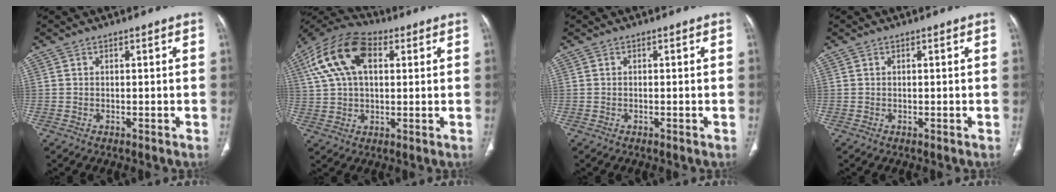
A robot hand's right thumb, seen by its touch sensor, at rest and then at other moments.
{"total": 15.7, "force": [5.1, 9.1, 11.7], "torque": [-0.221, 0.021, 0.087]}
{"total": 0.0}
{"total": 0.0}